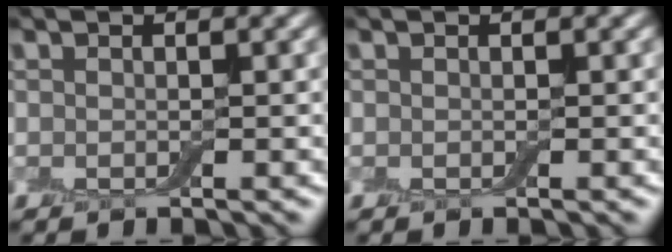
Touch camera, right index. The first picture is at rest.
{"total": 0.0}